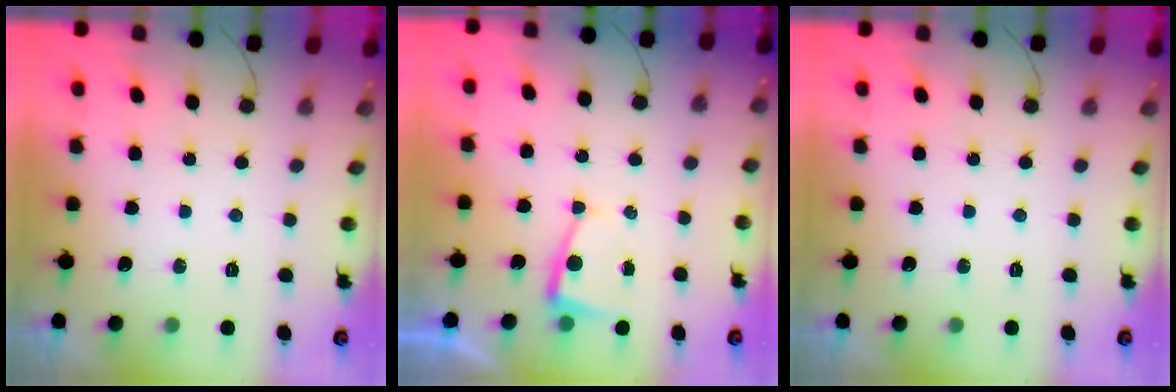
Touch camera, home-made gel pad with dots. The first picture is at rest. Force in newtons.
{"total": 3.0, "press": 3.0, "slide": 0.4}
{"total": 0.0}